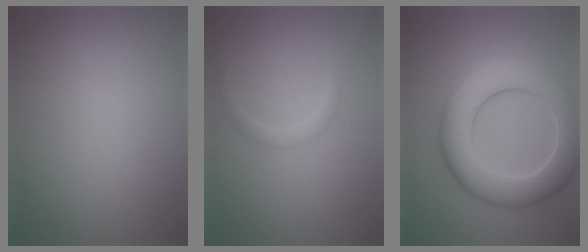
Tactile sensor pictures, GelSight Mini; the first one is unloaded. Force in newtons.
{"total": 1.0, "press": 1.0, "slide": 0.1}
{"total": 9.1, "press": 9.1, "slide": 0.5}